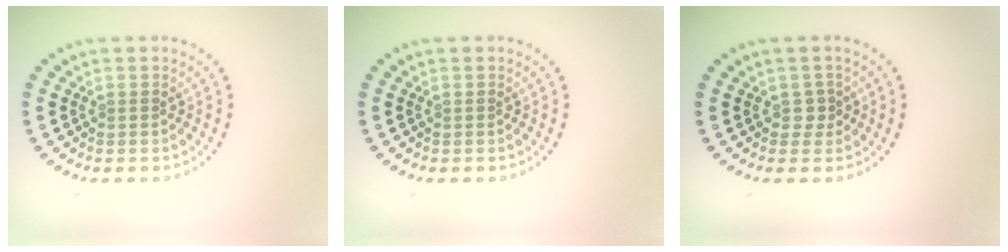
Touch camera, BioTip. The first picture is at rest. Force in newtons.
{"total": 0.0}
{"total": 1.0, "press": 0.9, "slide": 0.5}